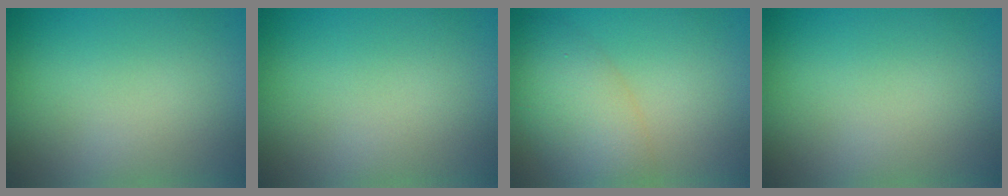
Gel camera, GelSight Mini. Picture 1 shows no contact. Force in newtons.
{"total": 0.0}
{"total": 5.1, "press": 5.1, "slide": 0.2}
{"total": 0.0}